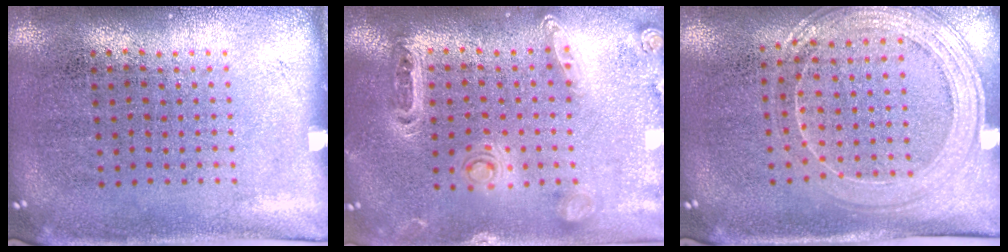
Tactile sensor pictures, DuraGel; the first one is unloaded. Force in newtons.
{"total": 1.3, "press": 1.3, "slide": 0.2}
{"total": 1.6, "press": 1.5, "slide": 0.4}